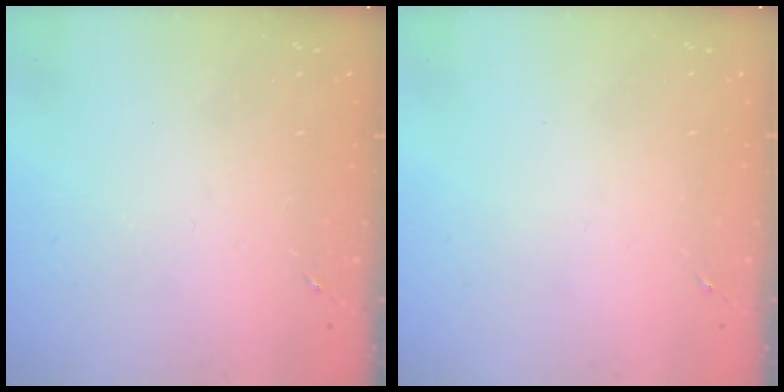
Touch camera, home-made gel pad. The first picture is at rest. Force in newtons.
{"total": 0.0}